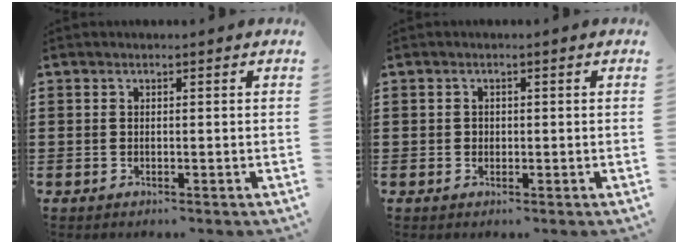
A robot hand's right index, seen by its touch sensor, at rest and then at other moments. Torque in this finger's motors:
{"motor_torque": [0.13, 0.05, 0.08, 0.03]}